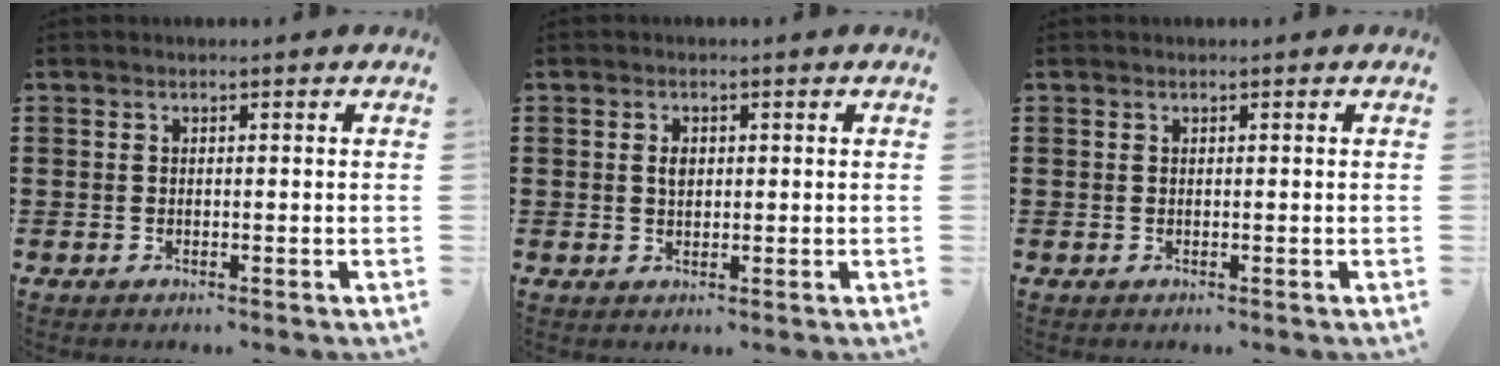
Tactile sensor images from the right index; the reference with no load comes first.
{"total": 1.8, "force": [0.3, 1.1, 1.4], "torque": [-0.030, 0.007, 0.004]}
{"total": 0.0}